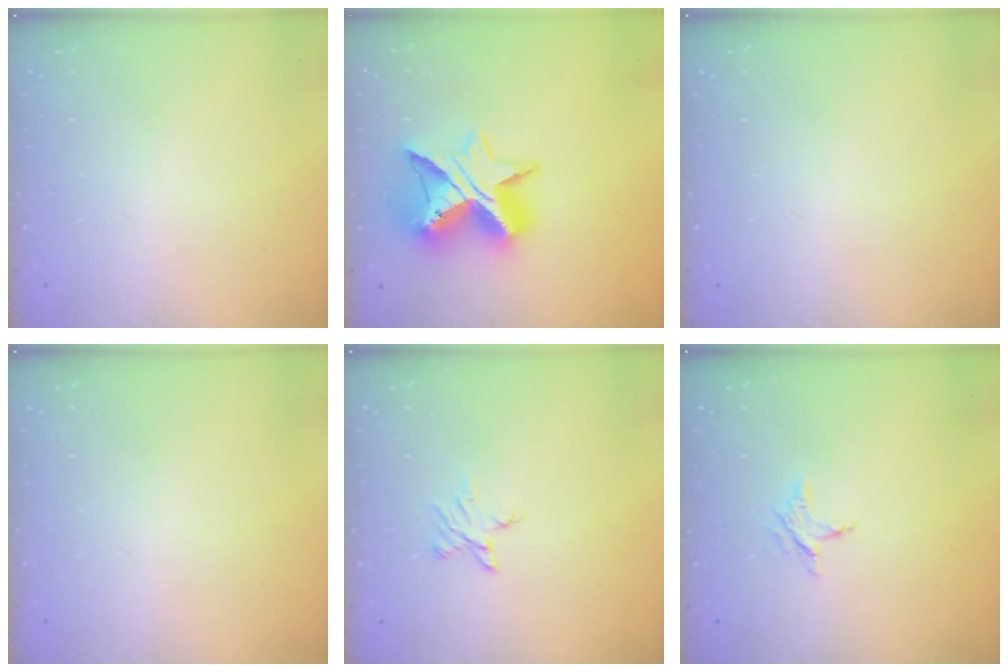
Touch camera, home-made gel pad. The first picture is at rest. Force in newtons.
{"total": 14.9, "press": 14.9, "slide": 1.1}
{"total": 0.0}
{"total": 0.0}
{"total": 4.0, "press": 4.0, "slide": 0.5}
{"total": 2.5, "press": 2.5, "slide": 0.3}